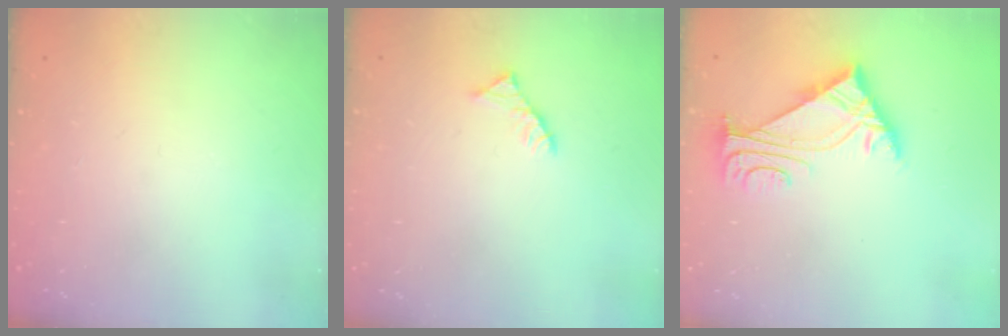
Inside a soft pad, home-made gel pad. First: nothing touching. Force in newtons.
{"total": 3.0, "press": 3.0, "slide": 0.5}
{"total": 5.9, "press": 5.8, "slide": 1.1}